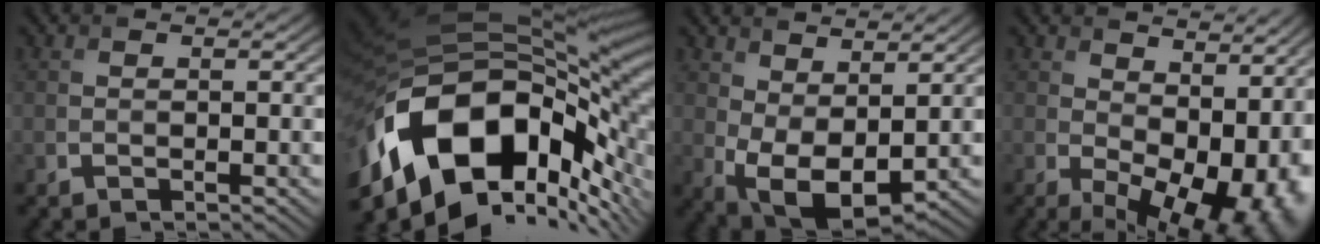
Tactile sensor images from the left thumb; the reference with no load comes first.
{"total": 20.0, "force": [-5.4, 12.3, 14.9], "torque": [-0.322, -0.040, -0.076]}
{"total": 7.9, "force": [1.4, 4.5, 6.4], "torque": [-0.138, -0.010, 0.031]}
{"total": 14.1, "force": [0.4, 8.9, 10.9], "torque": [-0.143, -0.037, 0.049]}